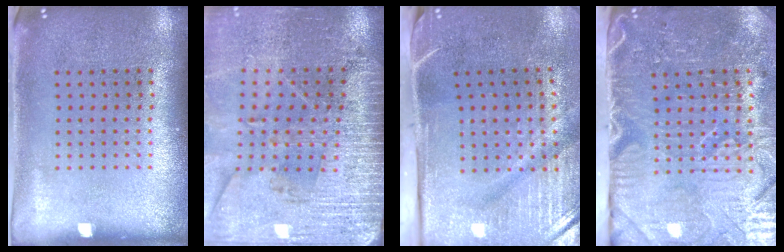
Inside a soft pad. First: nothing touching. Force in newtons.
{"total": 3.0, "press": 3.0, "slide": 0.5}
{"total": 4.9, "press": 4.0, "slide": 2.8}
{"total": 5.3, "press": 4.4, "slide": 2.9}